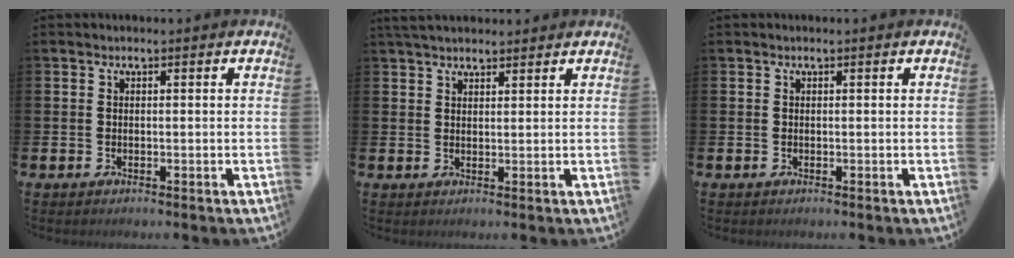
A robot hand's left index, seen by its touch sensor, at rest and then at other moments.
{"total": 3.3, "force": [3.0, 0.9, 0.8], "torque": [-0.009, -0.011, 0.054]}
{"total": 0.0}